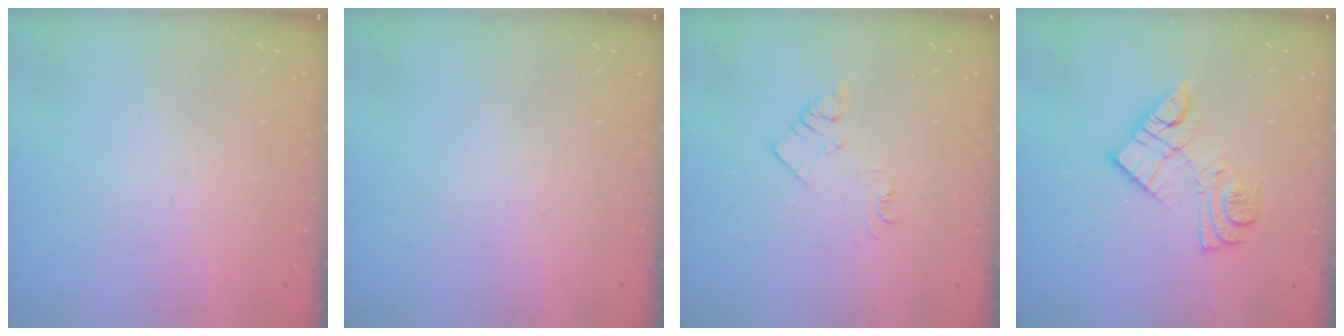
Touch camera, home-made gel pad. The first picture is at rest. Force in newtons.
{"total": 0.0}
{"total": 5.5, "press": 5.4, "slide": 0.7}
{"total": 11.8, "press": 11.8, "slide": 0.7}